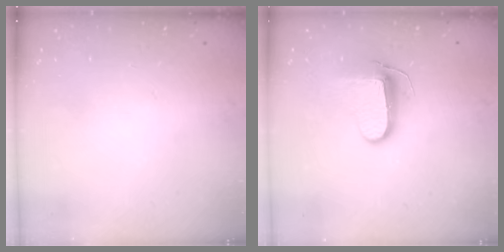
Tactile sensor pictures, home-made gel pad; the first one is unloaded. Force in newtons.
{"total": 9.8, "press": 9.7, "slide": 1.1}